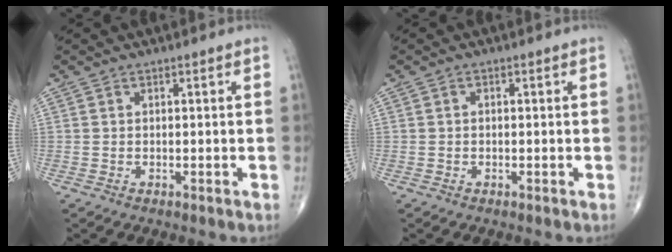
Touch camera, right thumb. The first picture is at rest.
{"total": 0.6, "force": [0.0, 0.4, 0.4], "torque": [-0.005, 0.001, -0.002]}